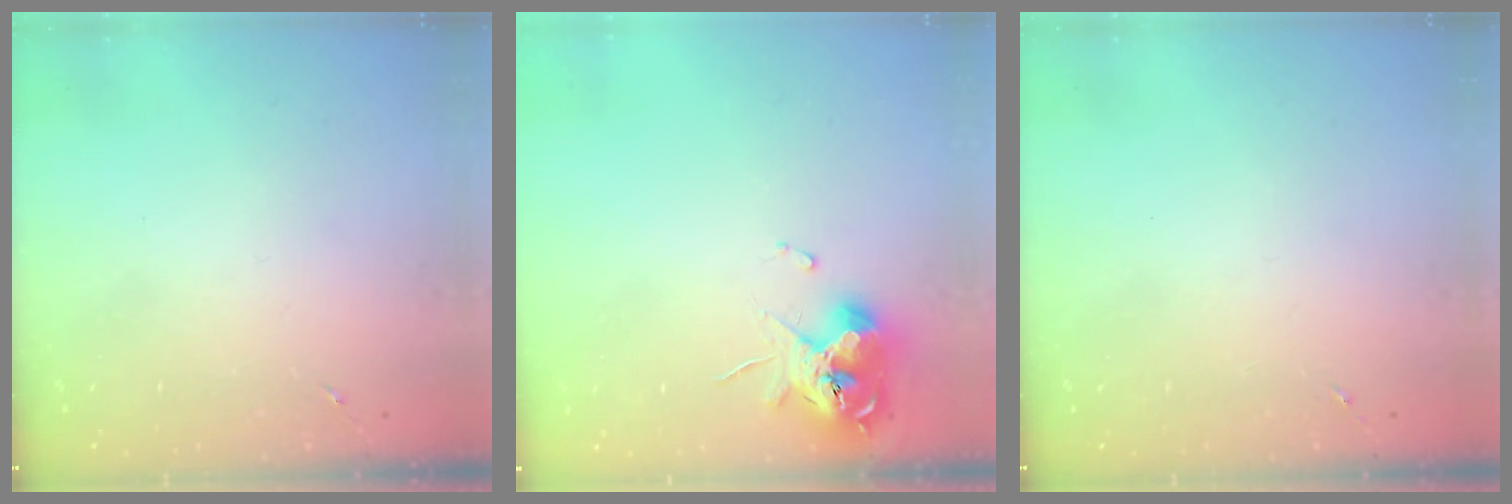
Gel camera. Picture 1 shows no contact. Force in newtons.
{"total": 11.3, "press": 11.2, "slide": 1.4}
{"total": 0.0}